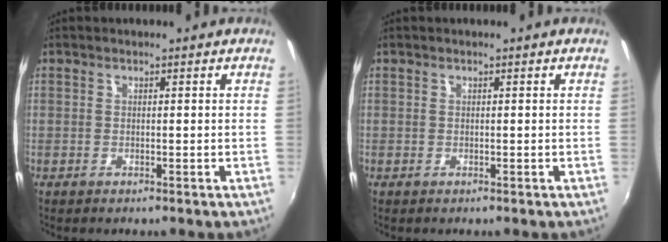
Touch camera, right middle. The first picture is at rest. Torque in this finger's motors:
{"motor_torque": [0.06, -0.07, 0.07, 0.01]}